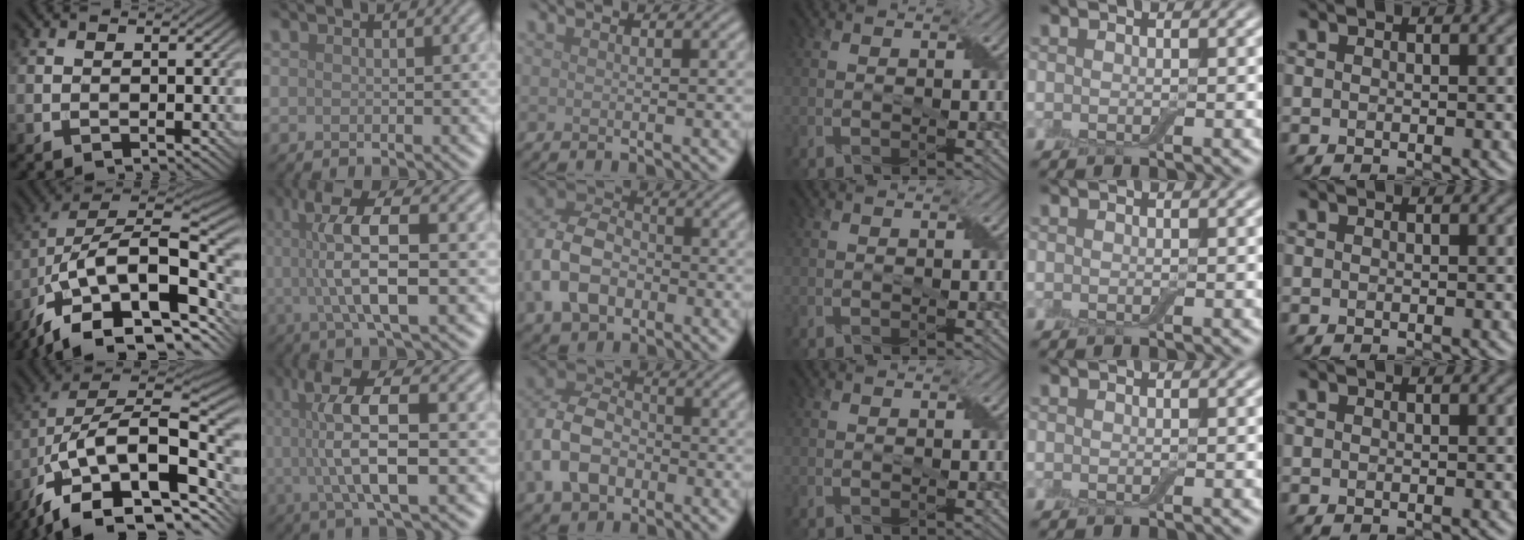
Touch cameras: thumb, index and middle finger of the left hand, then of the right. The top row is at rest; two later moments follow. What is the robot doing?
{"motion": "wrap", "object": "adhesive wrap"}